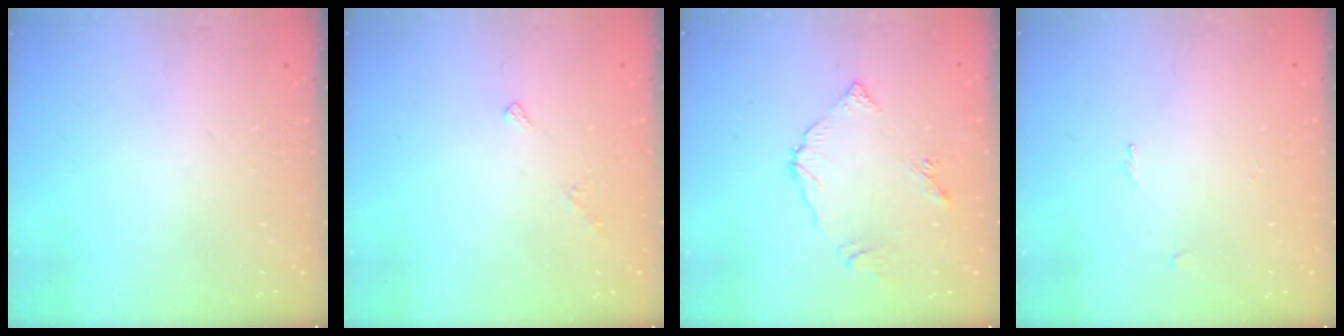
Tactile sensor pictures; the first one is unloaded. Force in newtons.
{"total": 4.1, "press": 4.1, "slide": 0.3}
{"total": 6.3, "press": 6.2, "slide": 0.4}
{"total": 0.0}